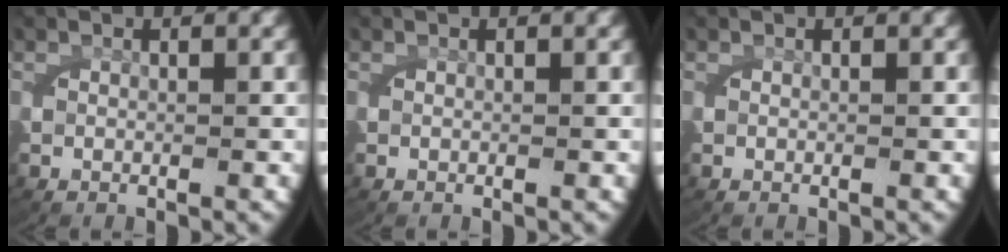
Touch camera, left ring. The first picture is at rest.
{"total": 0.0}
{"total": 0.0}